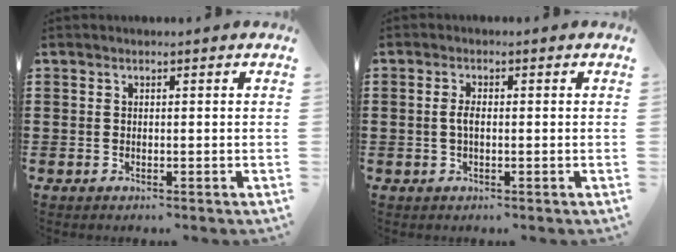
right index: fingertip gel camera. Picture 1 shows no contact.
{"total": 2.2, "force": [-0.2, 0.9, 2.1], "torque": [-0.047, -0.002, -0.006]}